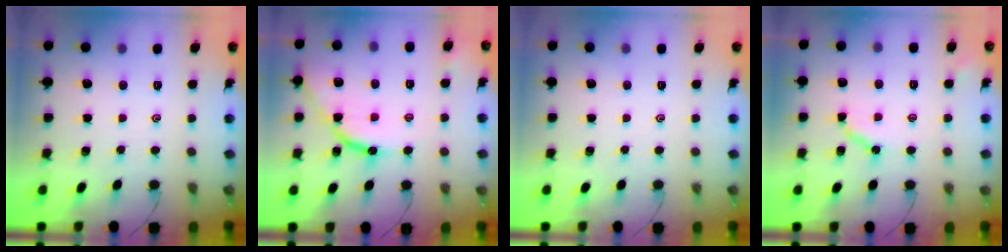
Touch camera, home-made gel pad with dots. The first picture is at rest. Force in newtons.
{"total": 10.7, "press": 10.6, "slide": 1.1}
{"total": 0.0}
{"total": 7.7, "press": 7.7, "slide": 0.7}